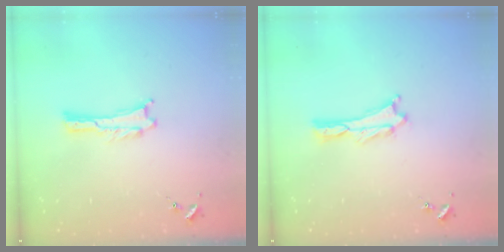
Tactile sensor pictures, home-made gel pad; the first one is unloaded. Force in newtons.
{"total": 0.6, "press": 0.6, "slide": 0.2}